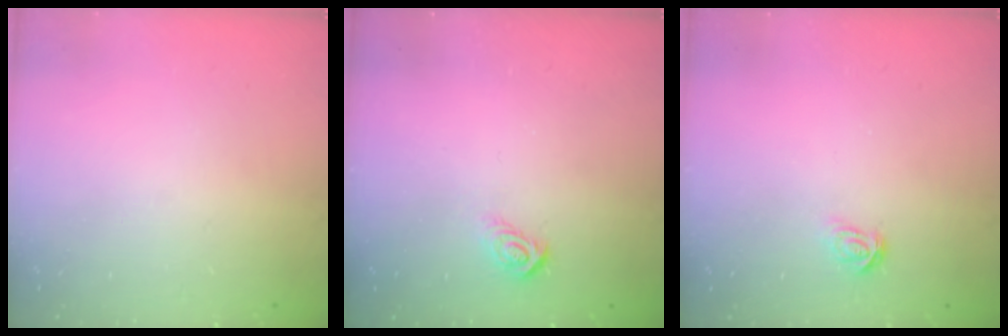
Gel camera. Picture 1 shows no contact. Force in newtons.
{"total": 4.2, "press": 4.2, "slide": 0.4}
{"total": 3.7, "press": 3.7, "slide": 0.3}